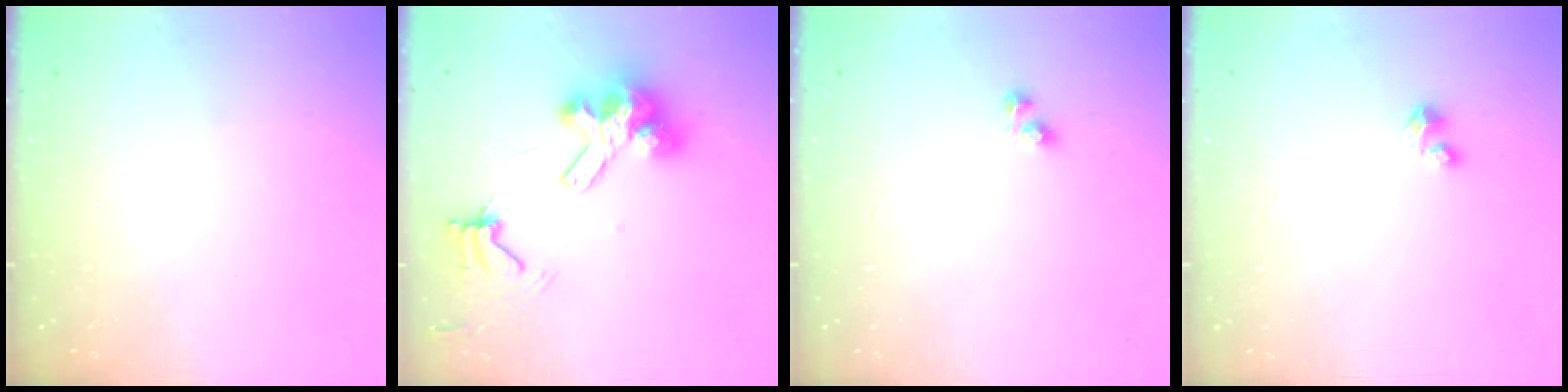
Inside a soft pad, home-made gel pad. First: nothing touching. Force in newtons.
{"total": 11.4, "press": 11.3, "slide": 1.5}
{"total": 2.0, "press": 2.0, "slide": 0.3}
{"total": 2.8, "press": 2.8, "slide": 0.1}